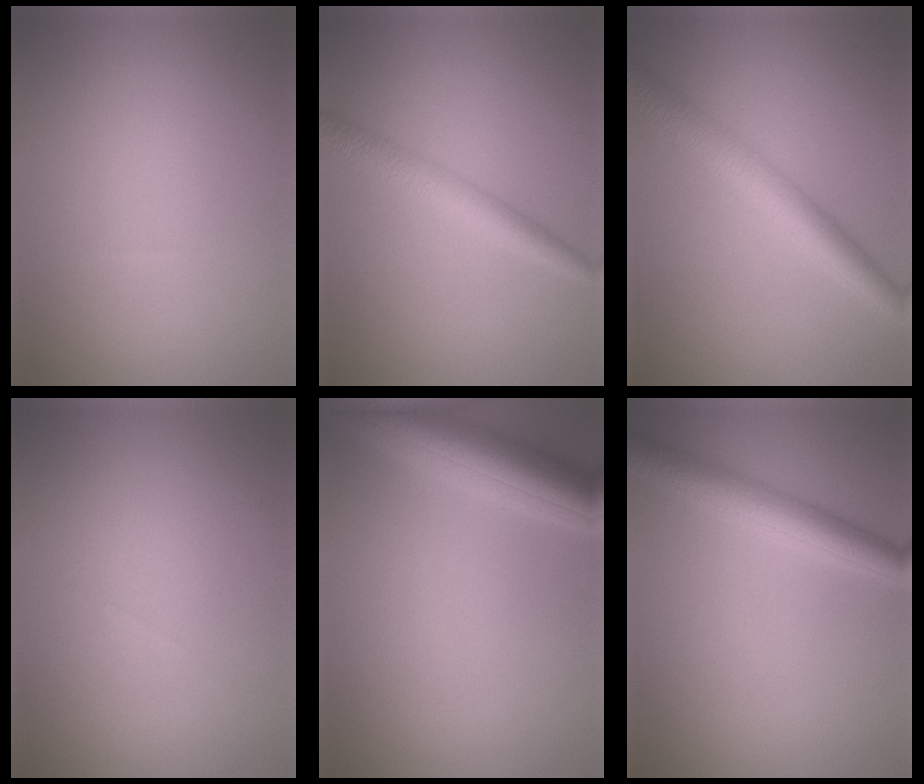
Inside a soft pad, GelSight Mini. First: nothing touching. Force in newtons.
{"total": 2.9, "press": 2.9, "slide": 0.0}
{"total": 5.5, "press": 5.5, "slide": 0.1}
{"total": 0.0}
{"total": 7.0, "press": 6.9, "slide": 0.4}
{"total": 4.2, "press": 4.2, "slide": 0.1}